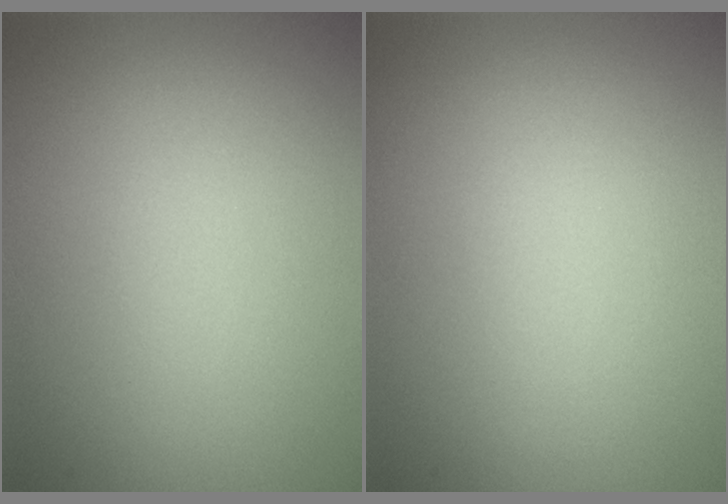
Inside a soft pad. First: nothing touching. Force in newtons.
{"total": 0.0}